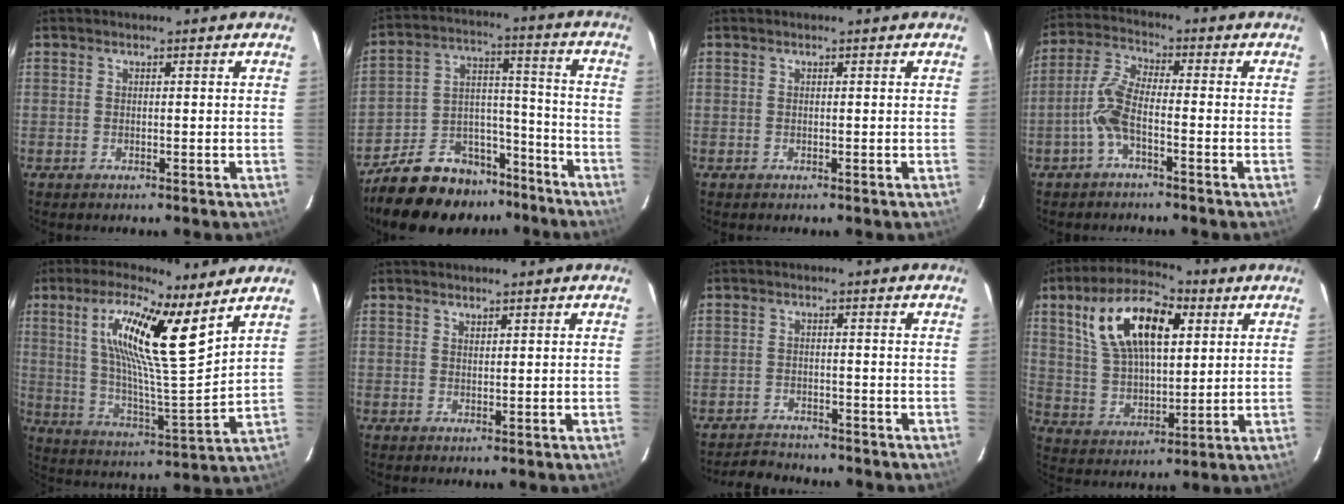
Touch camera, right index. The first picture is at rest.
{"total": 17.6, "force": [-13.8, 8.9, 6.2], "torque": [-0.135, 0.053, -0.201]}
{"total": 0.0}
{"total": 6.2, "force": [-2.6, 1.7, 5.4], "torque": [-0.126, 0.012, -0.057]}
{"total": 17.3, "force": [9.2, 2.2, 14.5], "torque": [-0.252, 0.004, 0.163]}
{"total": 0.8, "force": [0.7, 0.4, 0.1], "torque": [-0.003, 0.001, 0.013]}
{"total": 5.6, "force": [-5.4, 1.6, 0.8], "torque": [-0.032, 0.009, -0.084]}
{"total": 17.3, "force": [6.8, 8.4, 13.5], "torque": [-0.252, 0.030, 0.128]}